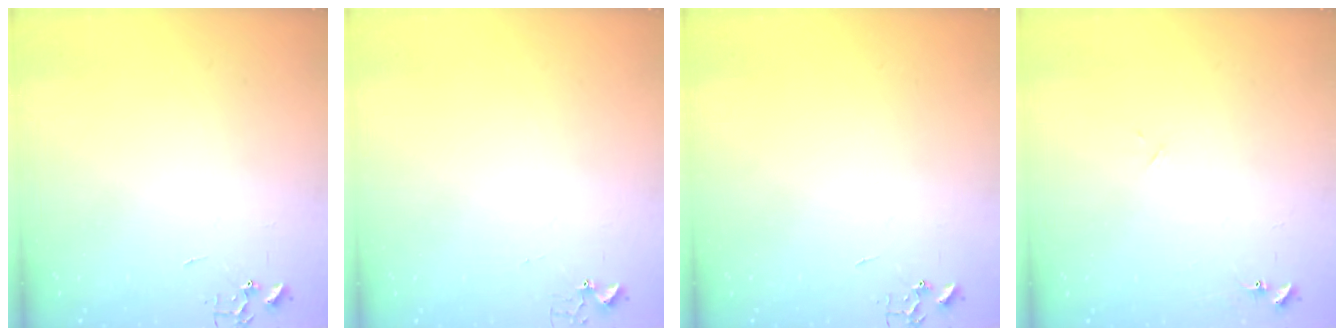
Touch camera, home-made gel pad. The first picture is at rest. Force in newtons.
{"total": 2.7, "press": 2.7, "slide": 0.3}
{"total": 0.0}
{"total": 7.8, "press": 7.8, "slide": 0.6}